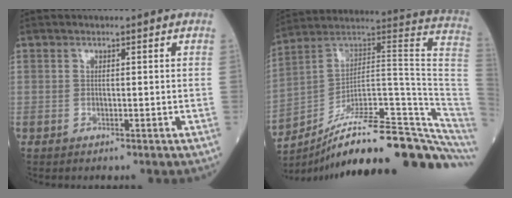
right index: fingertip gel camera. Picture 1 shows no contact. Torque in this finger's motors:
{"motor_torque": [0.62, -1.52, 0.05, -0.14]}